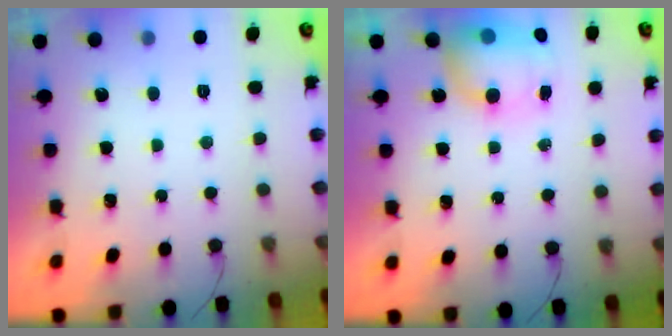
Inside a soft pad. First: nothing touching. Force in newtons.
{"total": 7.8, "press": 7.7, "slide": 1.3}